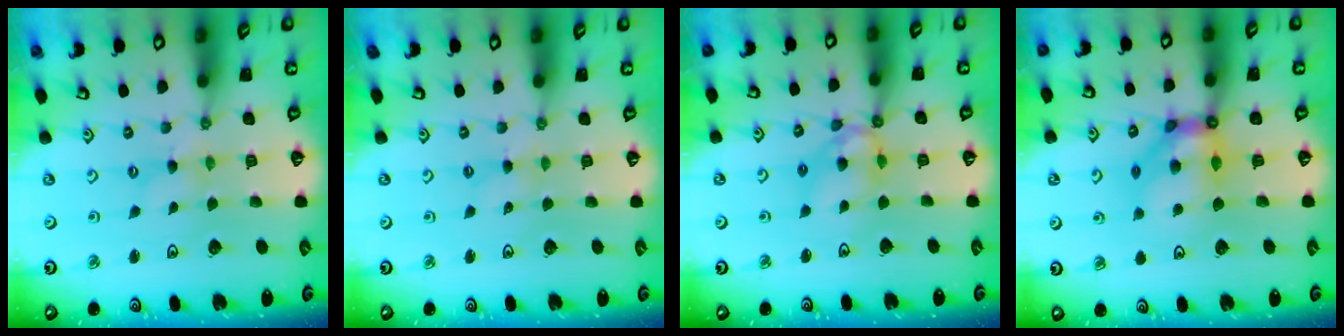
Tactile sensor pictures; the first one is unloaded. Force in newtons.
{"total": 1.1, "press": 1.1, "slide": 0.3}
{"total": 9.8, "press": 9.7, "slide": 1.2}
{"total": 10.8, "press": 10.8, "slide": 1.4}